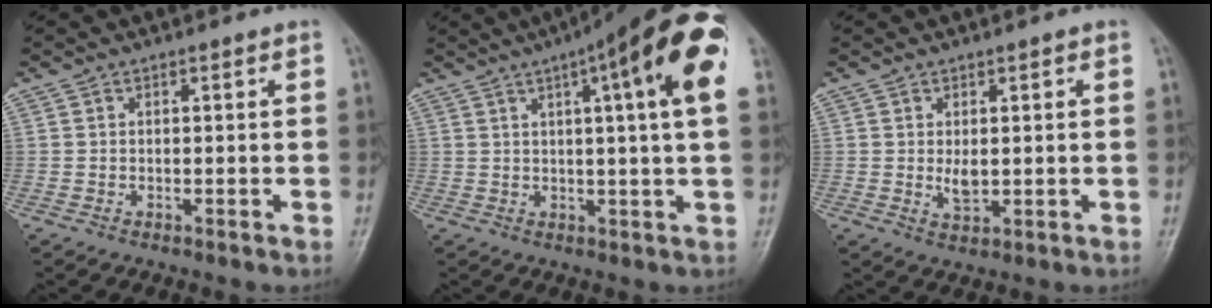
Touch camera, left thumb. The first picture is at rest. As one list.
[{"total": 16.3, "force": [6.4, 2.2, 14.9], "torque": [-0.206, 0.011, 0.080]}, {"total": 3.3, "force": [0.3, 1.8, 2.8], "torque": [-0.041, -0.007, 0.010]}]